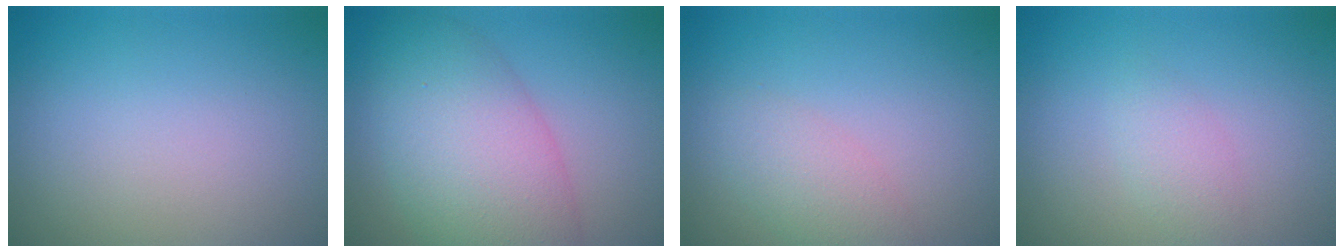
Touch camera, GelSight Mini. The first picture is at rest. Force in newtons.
{"total": 8.6, "press": 8.6, "slide": 0.3}
{"total": 2.7, "press": 2.7, "slide": 0.1}
{"total": 1.6, "press": 1.6, "slide": 0.1}